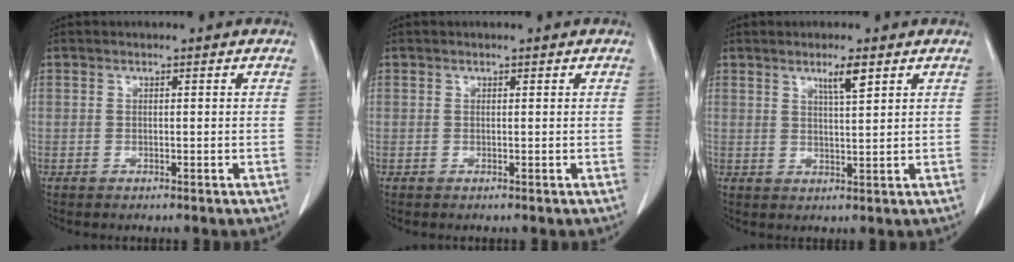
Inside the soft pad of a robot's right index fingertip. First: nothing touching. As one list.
[{"total": 0.0}, {"total": 3.4, "force": [2.1, 0.1, 2.7], "torque": [-0.051, -0.004, 0.038]}]